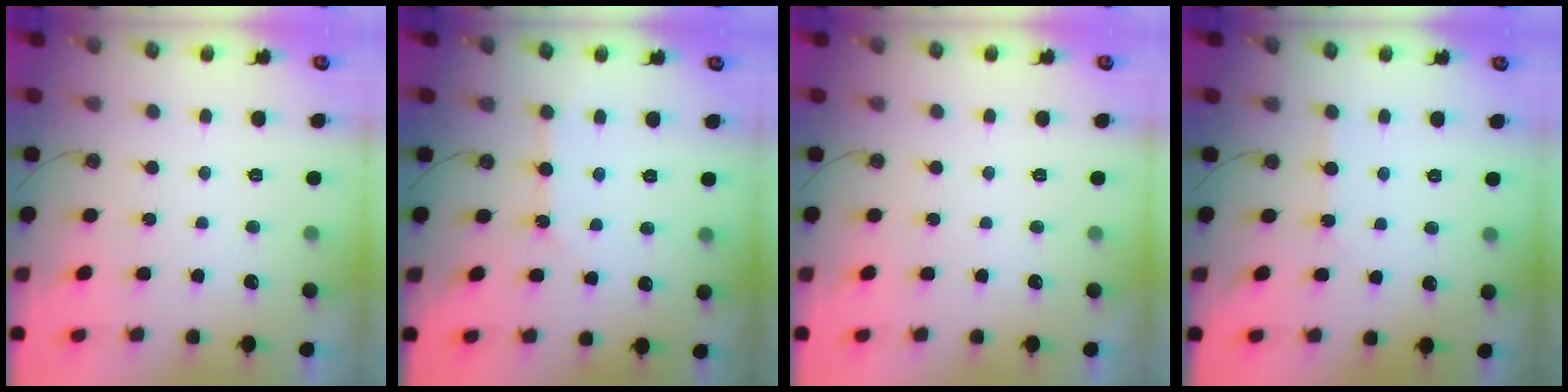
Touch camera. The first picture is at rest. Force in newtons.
{"total": 2.0, "press": 2.0, "slide": 0.1}
{"total": 0.0}
{"total": 2.1, "press": 2.0, "slide": 0.4}